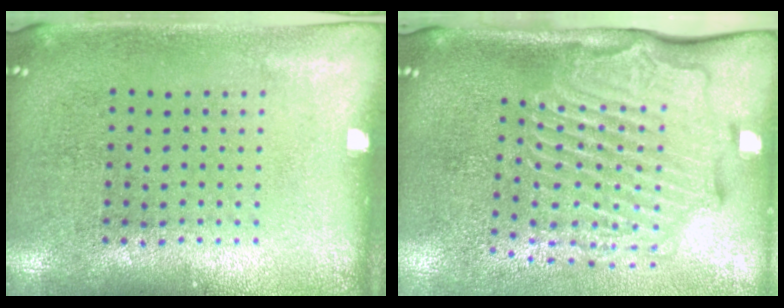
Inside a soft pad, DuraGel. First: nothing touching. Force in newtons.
{"total": 2.9, "press": 2.3, "slide": 1.8}